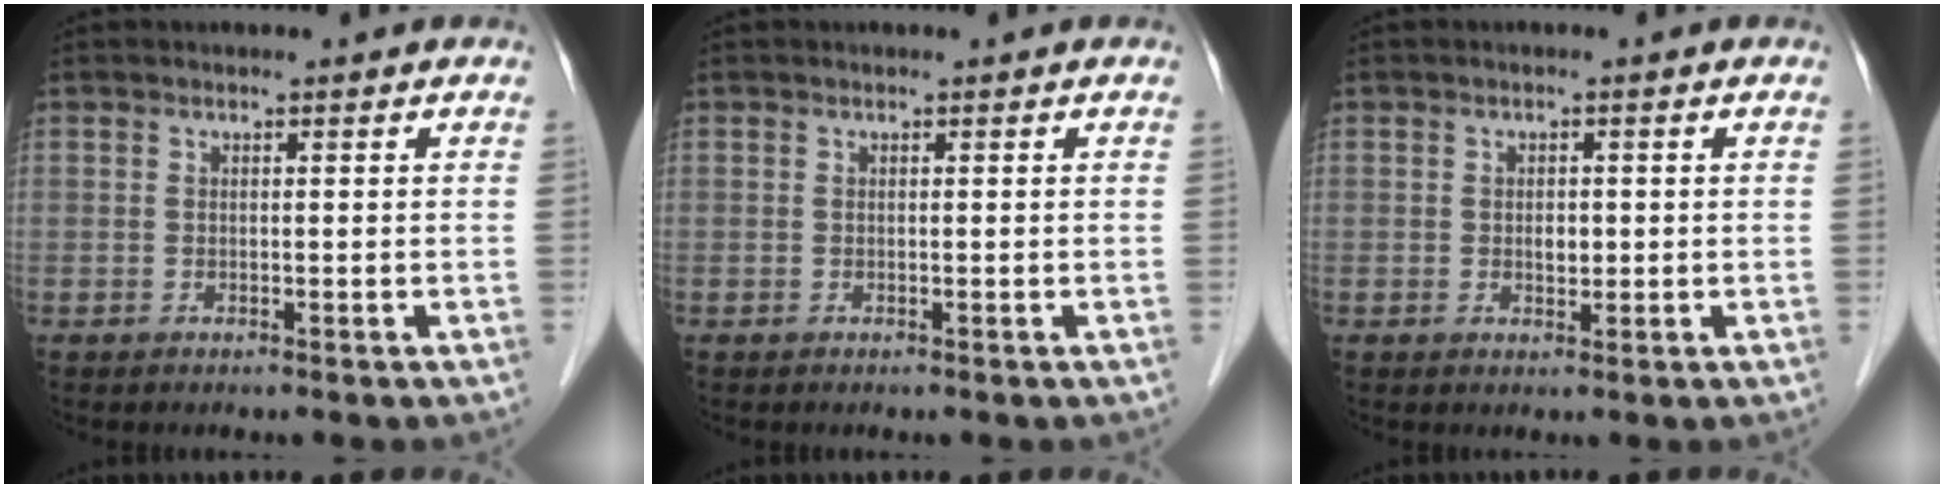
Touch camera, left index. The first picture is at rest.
{"total": 0.0}
{"total": 1.8, "force": [0.0, 1.1, 1.4], "torque": [-0.023, 0.000, 0.001]}